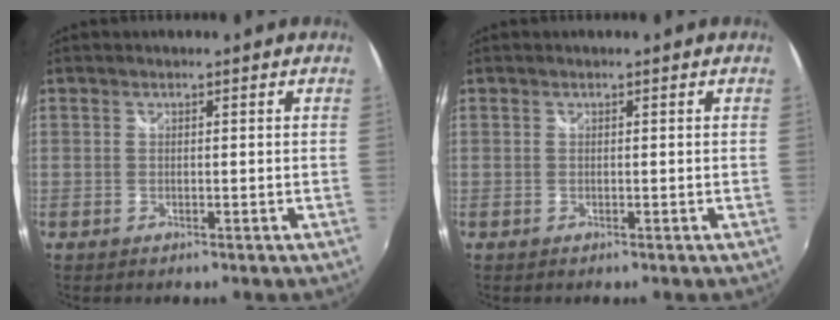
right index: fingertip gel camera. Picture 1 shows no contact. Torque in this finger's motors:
{"motor_torque": [0.00, 0.00, 0.01, 0.00]}